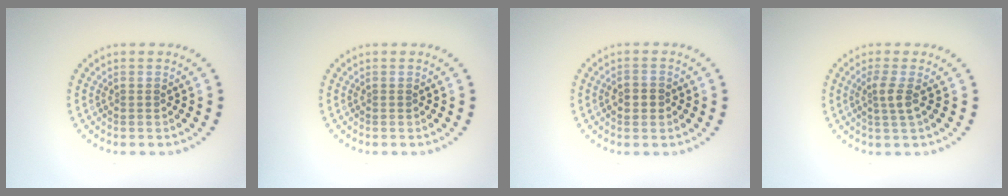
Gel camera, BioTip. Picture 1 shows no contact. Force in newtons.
{"total": 0.0}
{"total": 1.7, "press": 1.7, "slide": 0.4}
{"total": 1.8, "press": 1.2, "slide": 1.3}